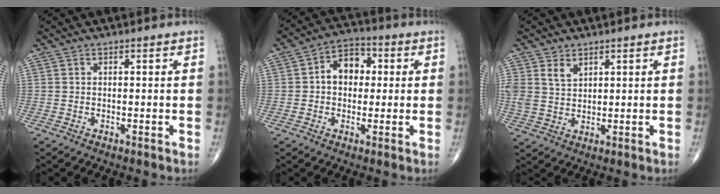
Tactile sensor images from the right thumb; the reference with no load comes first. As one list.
[{"total": 8.1, "force": [0.9, 6.0, 5.4], "torque": [-0.055, 0.020, 0.005]}, {"total": 4.7, "force": [2.6, 3.0, 2.6], "torque": [-0.043, -0.011, 0.058]}]